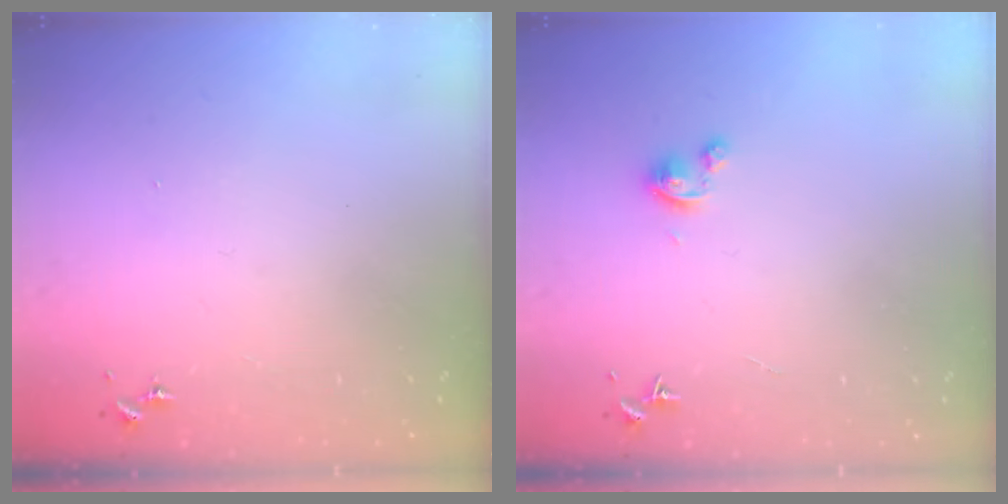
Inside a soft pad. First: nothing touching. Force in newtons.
{"total": 2.8, "press": 2.8, "slide": 0.3}